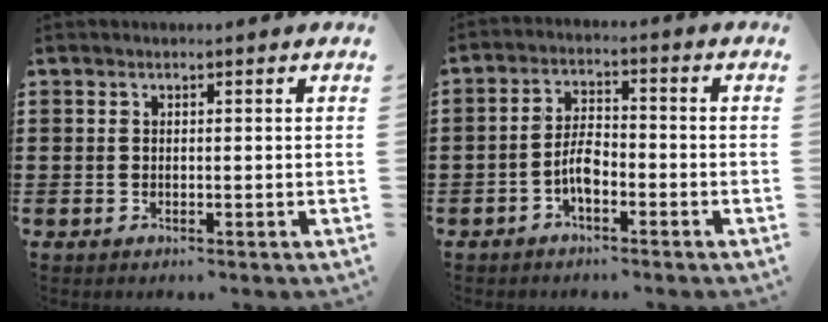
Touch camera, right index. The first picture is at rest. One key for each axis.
{"total": 4.4, "fx": -2.0, "fy": 1.9, "fz": 3.5, "tx": -0.083, "ty": 0.001, "tz": -0.044}